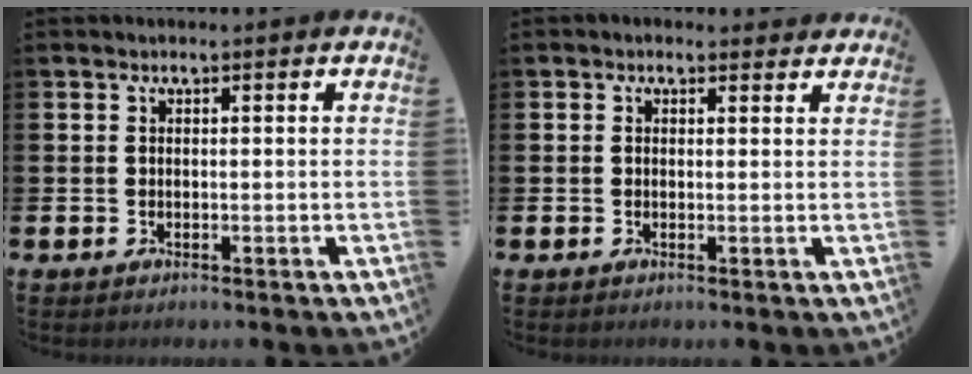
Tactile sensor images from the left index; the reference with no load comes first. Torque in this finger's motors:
{"motor_torque": [1.06, -0.87, 0.16, 0.00]}